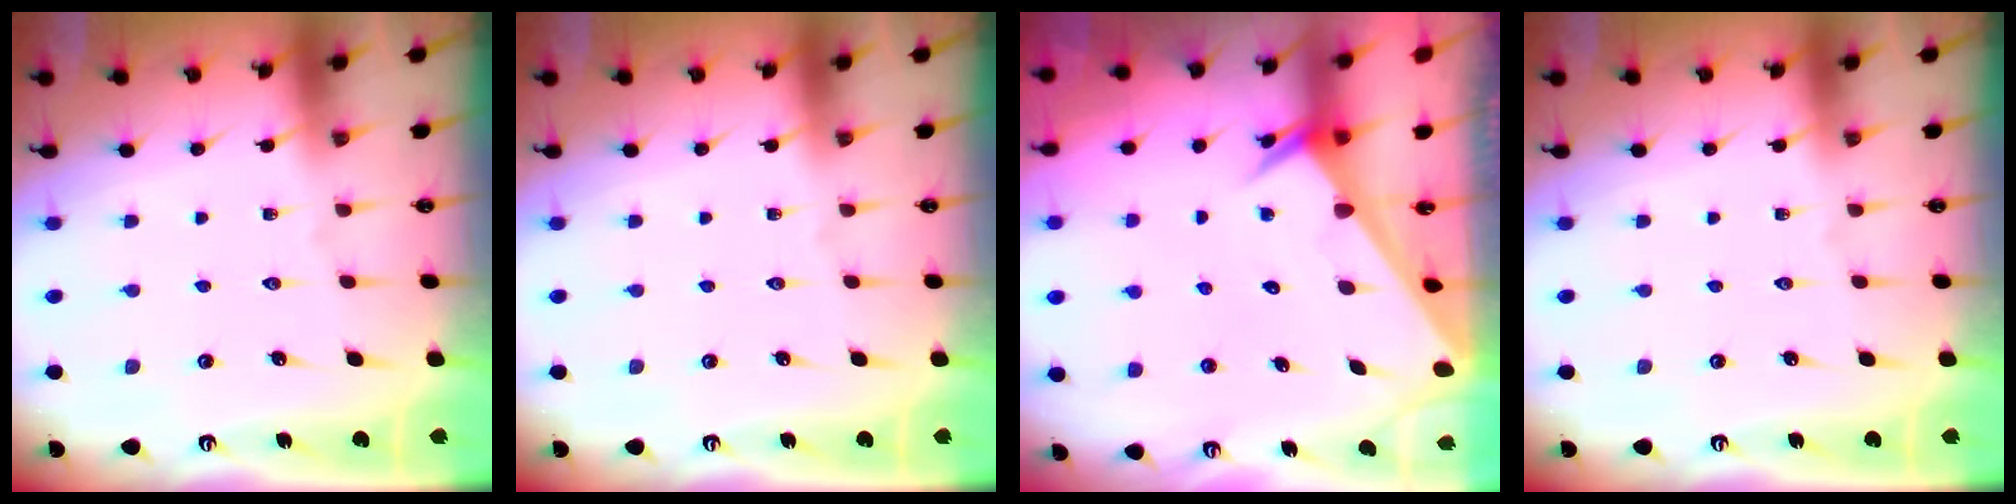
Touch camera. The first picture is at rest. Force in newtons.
{"total": 0.0}
{"total": 2.6, "press": 2.6, "slide": 0.1}
{"total": 0.0}